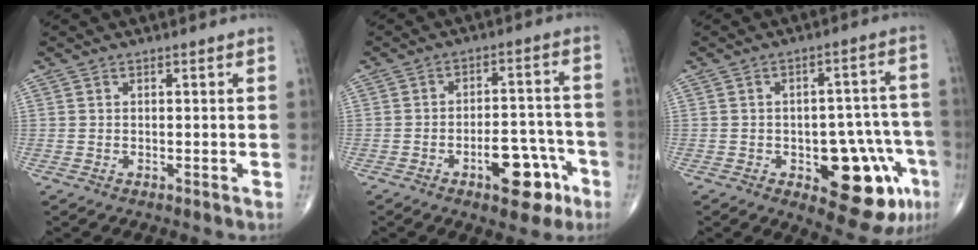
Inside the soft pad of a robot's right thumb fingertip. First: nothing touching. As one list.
[{"total": 10.6, "force": [-5.1, 5.1, 7.7], "torque": [-0.086, 0.042, -0.067]}, {"total": 16.0, "force": [-6.2, 7.4, 12.8], "torque": [-0.118, 0.036, -0.066]}]